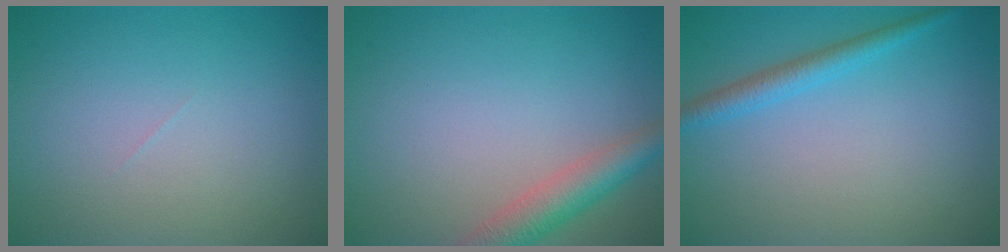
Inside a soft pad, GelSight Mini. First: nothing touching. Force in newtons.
{"total": 3.9, "press": 3.9, "slide": 0.3}
{"total": 2.2, "press": 2.2, "slide": 0.1}